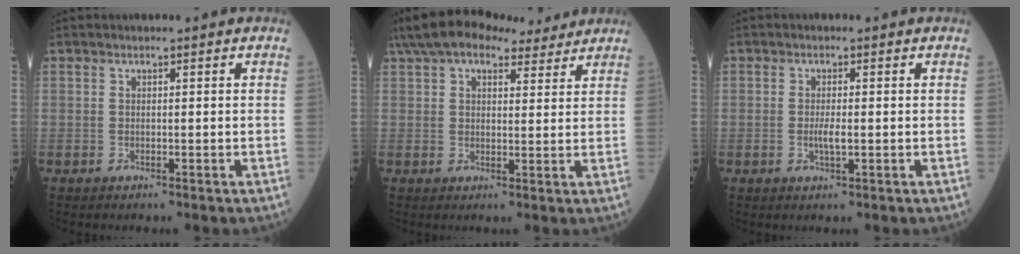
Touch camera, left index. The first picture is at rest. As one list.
[{"total": 13.7, "force": [11.0, 5.1, 6.4], "torque": [-0.110, 0.055, 0.165]}, {"total": 2.1, "force": [-0.3, 0.4, 2.0], "torque": [-0.043, -0.001, -0.003]}]